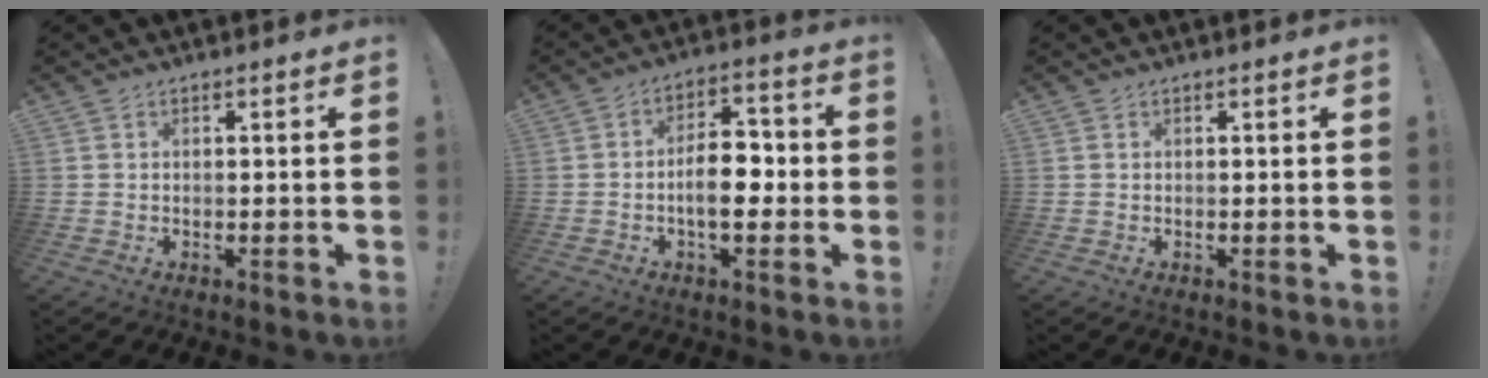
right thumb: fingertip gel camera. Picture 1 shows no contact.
{"total": 11.0, "force": [-2.0, 5.8, 9.2], "torque": [-0.147, 0.018, -0.035]}
{"total": 0.7, "force": [0.2, -0.3, 0.6], "torque": [-0.008, -0.003, 0.003]}